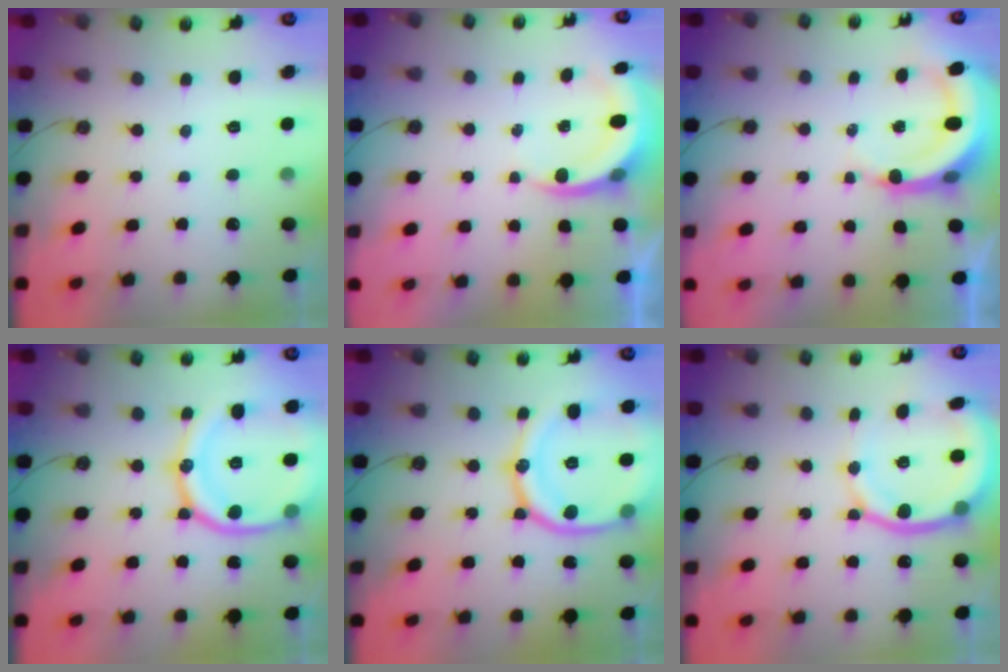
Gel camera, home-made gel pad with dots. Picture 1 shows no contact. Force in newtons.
{"total": 5.2, "press": 5.2, "slide": 0.6}
{"total": 6.4, "press": 6.4, "slide": 0.7}
{"total": 22.3, "press": 22.2, "slide": 2.3}
{"total": 22.3, "press": 22.2, "slide": 2.3}
{"total": 13.5, "press": 13.4, "slide": 1.7}